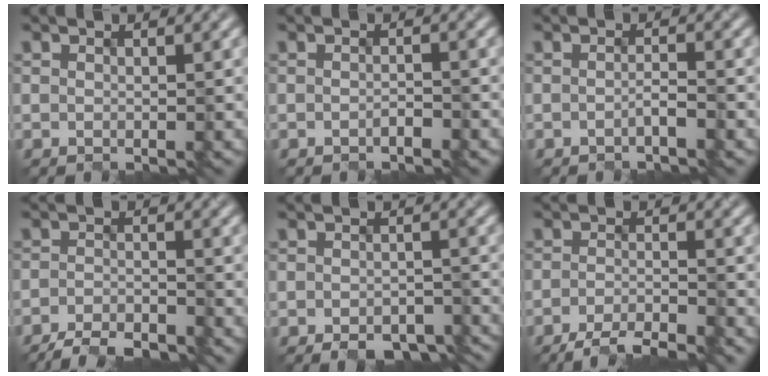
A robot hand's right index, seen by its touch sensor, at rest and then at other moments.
{"total": 1.0, "force": [-0.8, 0.2, 0.6], "torque": [-0.013, -0.002, -0.016]}
{"total": 1.2, "force": [-0.9, 0.1, 0.9], "torque": [-0.018, 0.001, -0.019]}
{"total": 4.5, "force": [-4.0, 0.8, 1.8], "torque": [-0.026, -0.005, -0.073]}
{"total": 3.9, "force": [-3.3, 1.4, 1.5], "torque": [-0.016, -0.006, -0.044]}
{"total": 4.3, "force": [-3.4, 0.7, 2.4], "torque": [-0.036, -0.004, -0.066]}